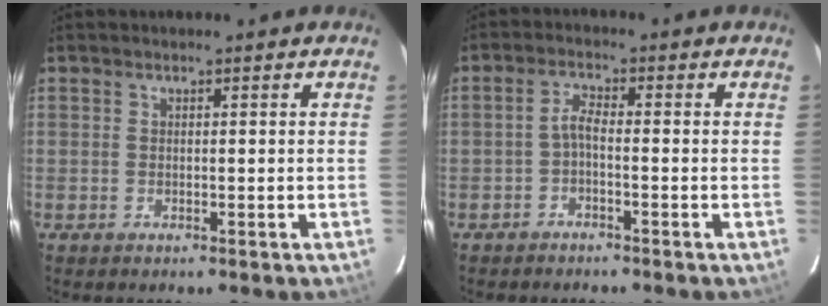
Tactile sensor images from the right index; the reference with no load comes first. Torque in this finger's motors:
{"motor_torque": [0.38, -0.28, 0.16, 0.05]}